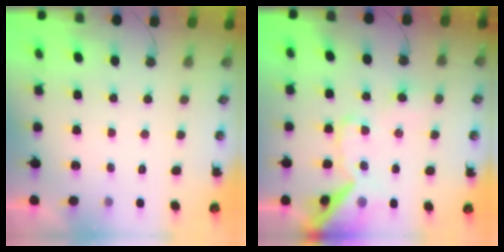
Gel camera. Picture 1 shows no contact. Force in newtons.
{"total": 17.3, "press": 17.2, "slide": 2.3}